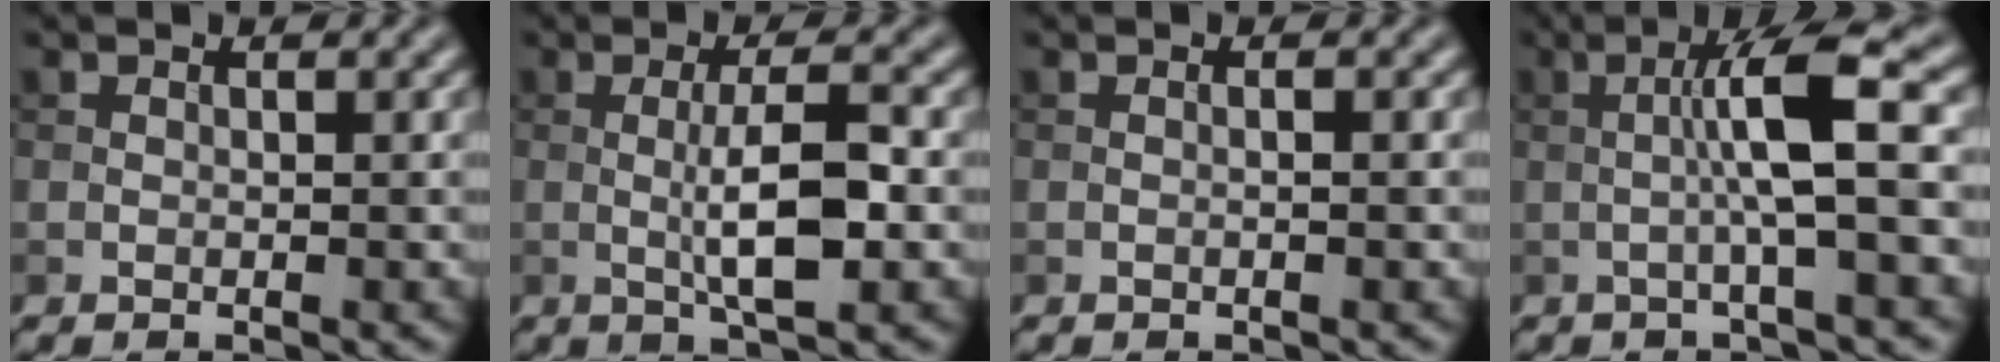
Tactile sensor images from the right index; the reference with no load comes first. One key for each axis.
{"total": 5.4, "fx": -0.5, "fy": 1.1, "fz": 5.2, "tx": -0.095, "ty": 0.003, "tz": -0.011}
{"total": 0.7, "fx": -0.1, "fy": 0.1, "fz": 0.7, "tx": -0.011, "ty": -0.003, "tz": -0.003}
{"total": 6.2, "fx": 0.0, "fy": 0.7, "fz": 6.1, "tx": -0.104, "ty": 0.015, "tz": -0.006}